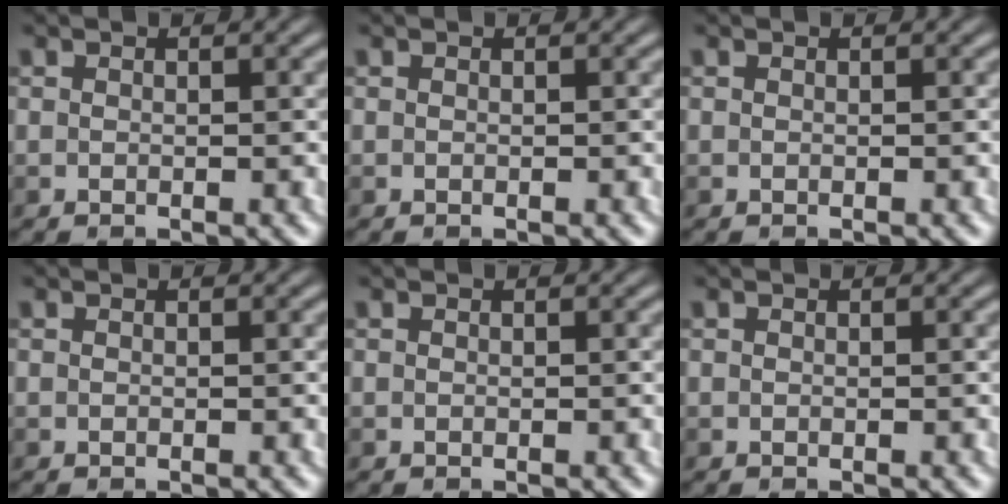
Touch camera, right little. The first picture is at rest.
{"total": 0.0}
{"total": 0.0}
{"total": 0.0}
{"total": 0.0}
{"total": 0.0}